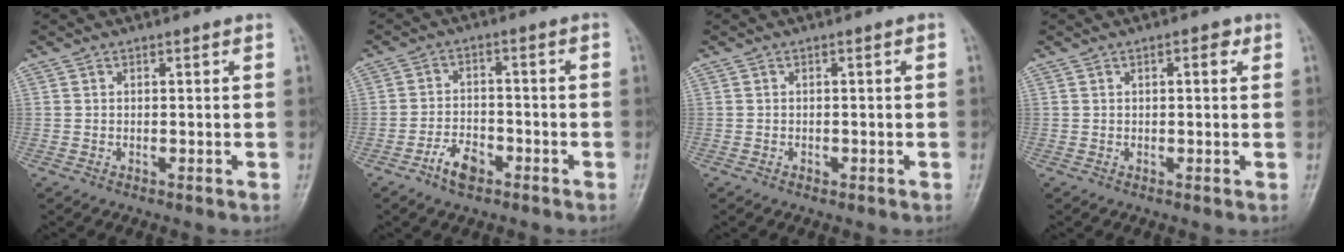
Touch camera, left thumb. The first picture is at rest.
{"total": 5.3, "force": [-3.3, 2.6, 3.1], "torque": [-0.051, 0.023, -0.061]}
{"total": 0.8, "force": [-0.4, 0.5, 0.4], "torque": [-0.006, 0.009, -0.006]}
{"total": 2.1, "force": [0.8, 0.9, 1.8], "torque": [-0.021, 0.002, 0.008]}